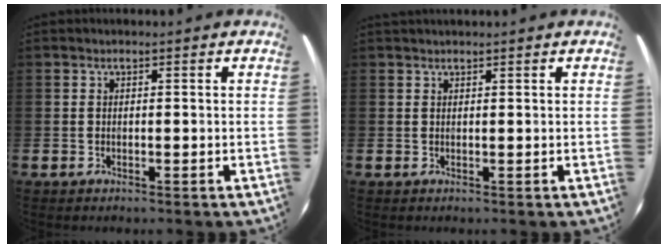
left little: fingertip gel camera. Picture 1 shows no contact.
{"total": 0.7, "force": [0.7, 0.0, 0.0], "torque": [-0.001, 0.001, 0.014]}